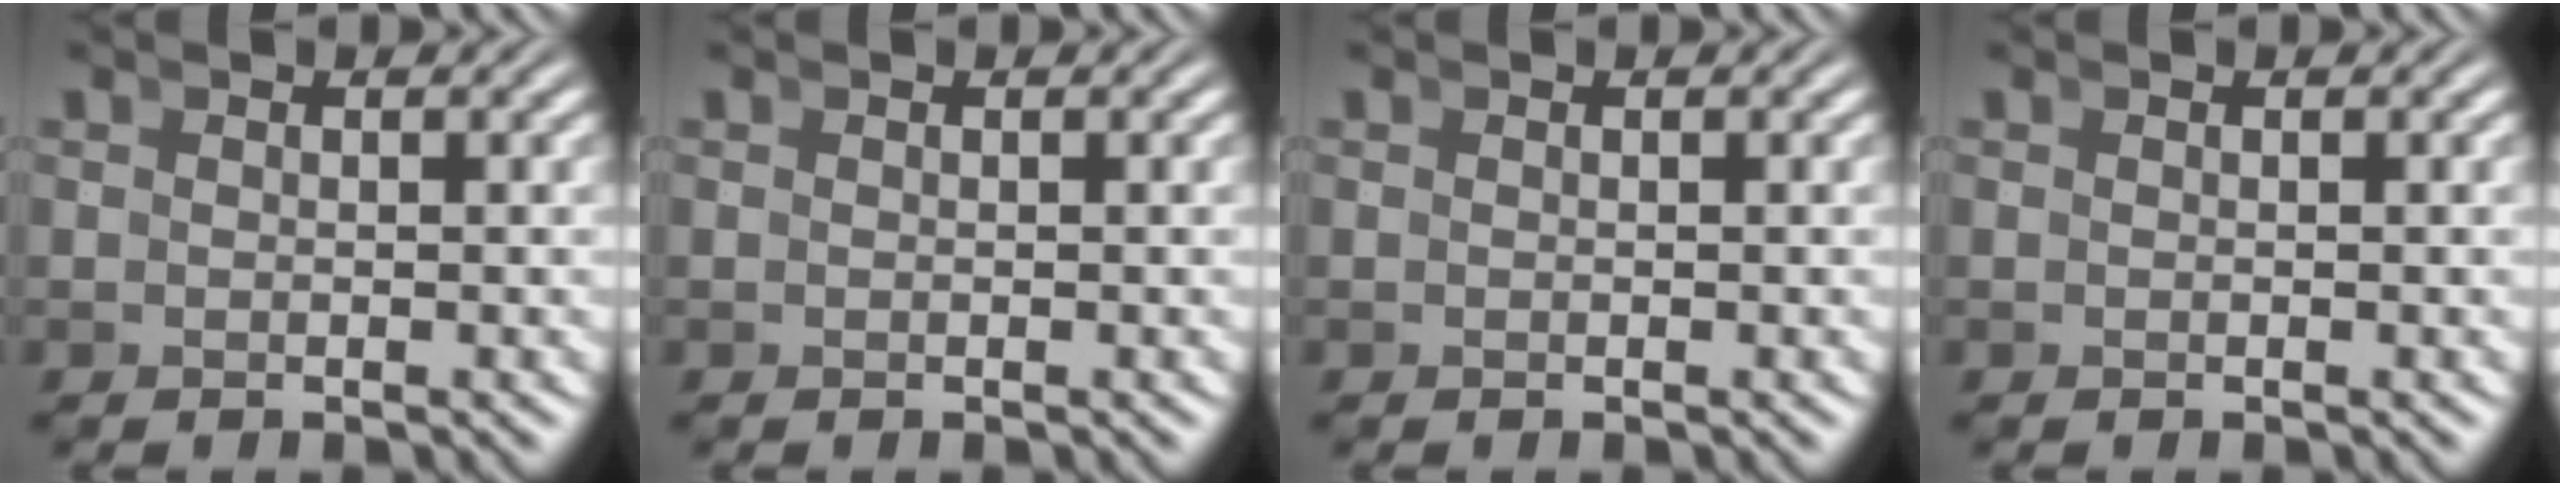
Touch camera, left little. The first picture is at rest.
{"total": 0.0}
{"total": 0.0}
{"total": 0.0}